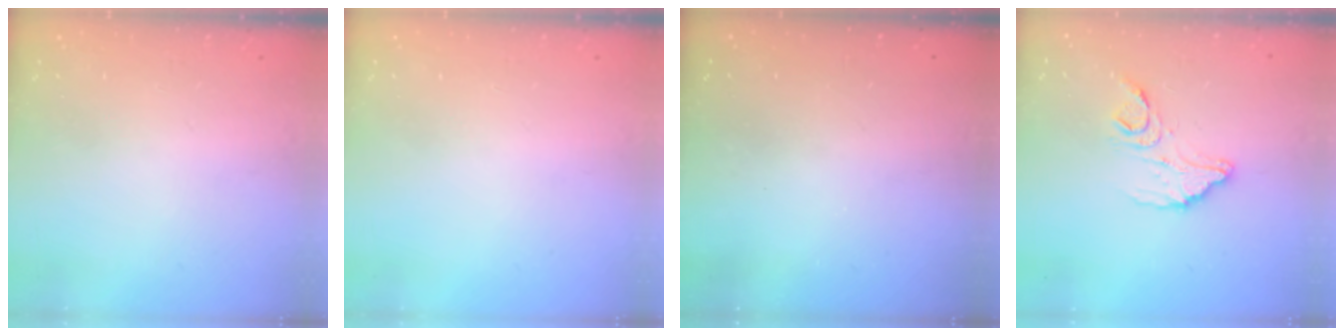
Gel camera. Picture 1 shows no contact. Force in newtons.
{"total": 0.0}
{"total": 3.2, "press": 3.2, "slide": 0.1}
{"total": 12.6, "press": 12.5, "slide": 1.0}